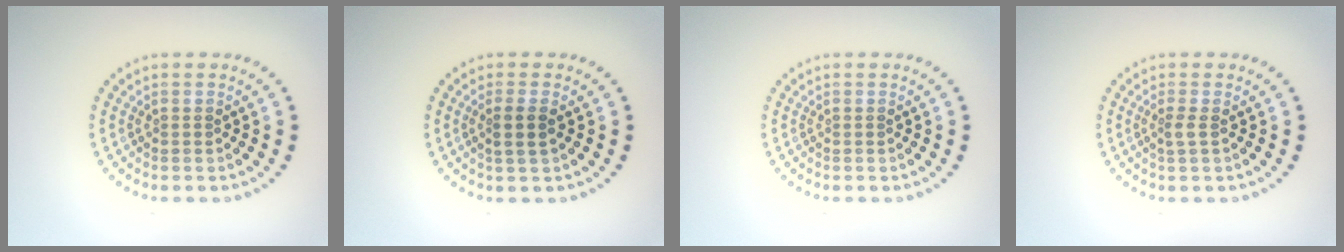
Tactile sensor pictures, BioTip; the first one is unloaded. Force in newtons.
{"total": 1.9, "press": 1.7, "slide": 0.9}
{"total": 0.0}
{"total": 1.1, "press": 0.8, "slide": 0.7}